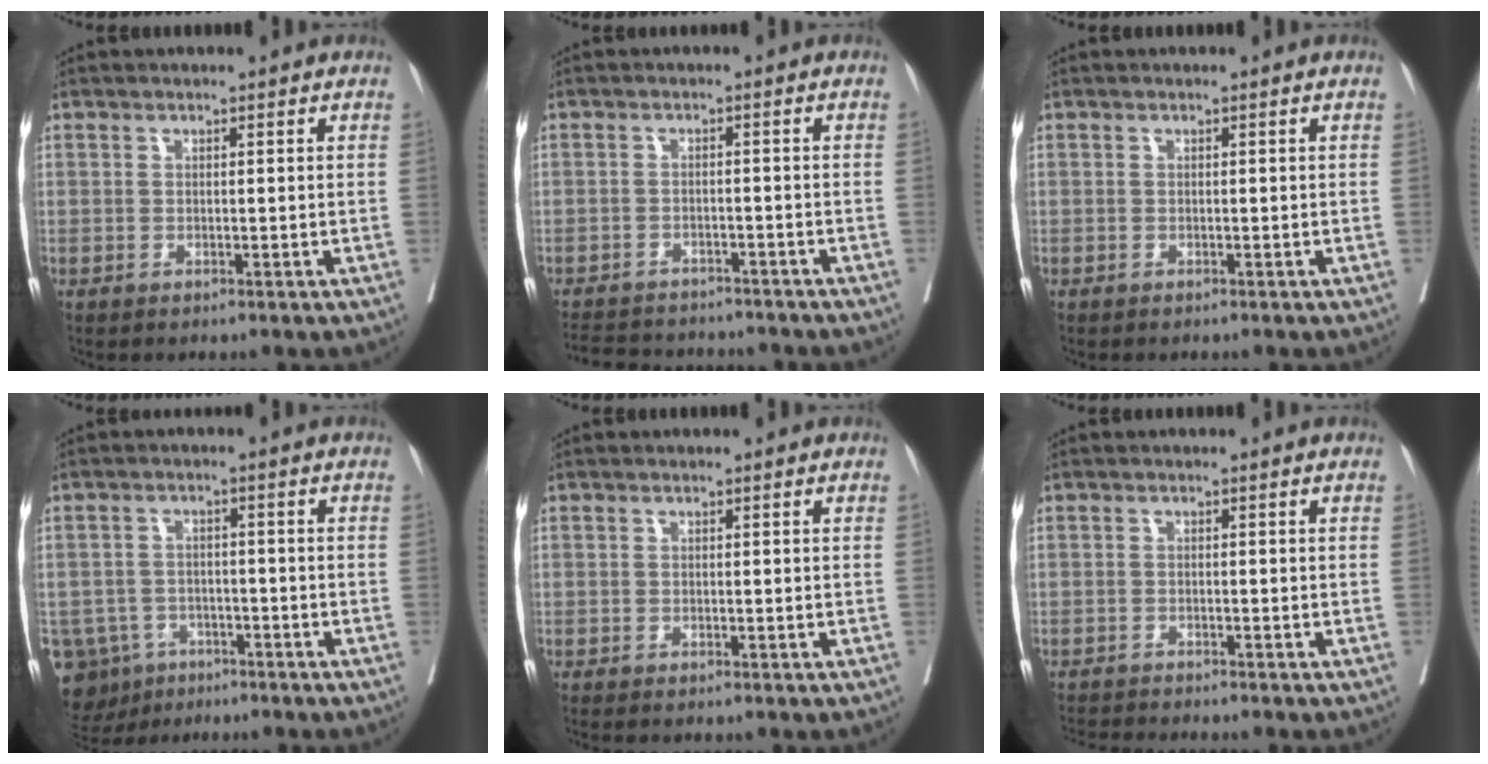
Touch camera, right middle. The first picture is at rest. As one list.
[{"total": 12.6, "force": [-11.5, 3.4, 3.9], "torque": [-0.077, 0.002, -0.150]}, {"total": 0.5, "force": [-0.5, 0.1, 0.2], "torque": [0.001, -0.001, -0.011]}, {"total": 10.5, "force": [-6.1, 8.1, 2.6], "torque": [-0.072, 0.005, -0.087]}, {"total": 1.8, "force": [-1.6, 0.2, 0.8], "torque": [-0.010, -0.002, -0.022]}, {"total": 4.9, "force": [-4.8, -0.6, 1.2], "torque": [-0.013, -0.012, -0.076]}]